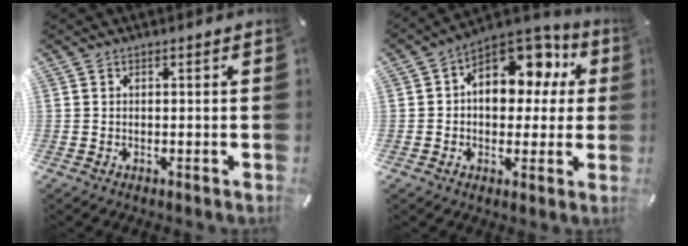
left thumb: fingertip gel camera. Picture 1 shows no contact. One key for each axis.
{"total": 13.0, "fx": 4.3, "fy": 9.5, "fz": 7.6, "tx": -0.099, "ty": -0.035, "tz": 0.080}